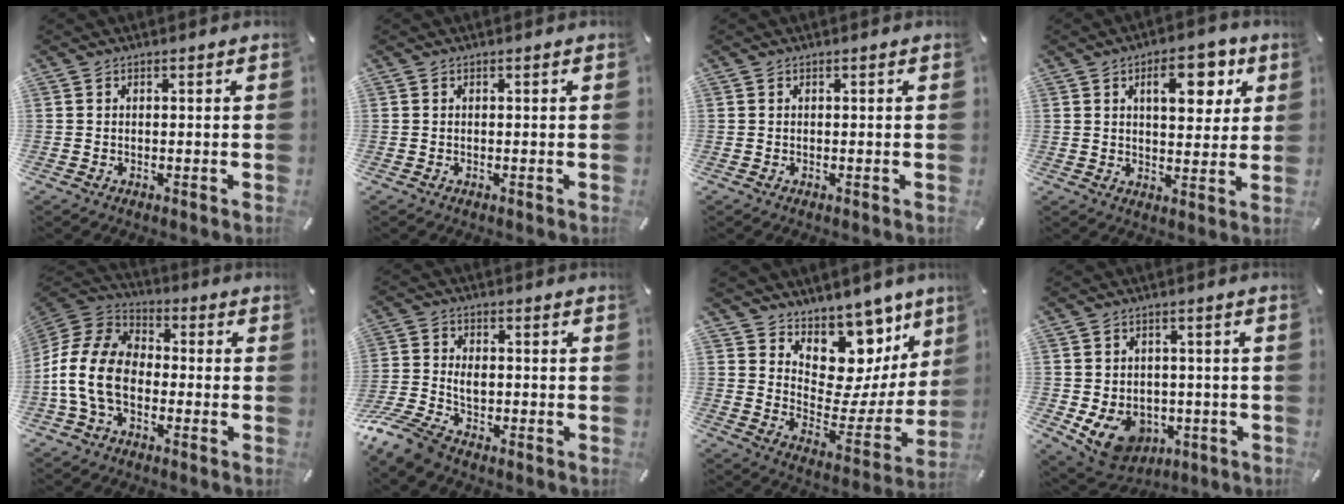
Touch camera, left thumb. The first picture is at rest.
{"total": 0.0}
{"total": 0.0}
{"total": 10.8, "force": [4.3, 5.7, 8.0], "torque": [-0.106, -0.007, 0.065]}
{"total": 13.5, "force": [-4.5, 9.2, 8.9], "torque": [-0.199, 0.022, -0.086]}
{"total": 8.2, "force": [-4.4, 4.7, 5.0], "torque": [-0.124, 0.004, -0.087]}
{"total": 12.4, "force": [8.8, 7.9, 3.5], "torque": [-0.032, -0.107, 0.154]}
{"total": 9.8, "force": [-3.4, 7.7, 5.0], "torque": [-0.095, 0.013, -0.060]}